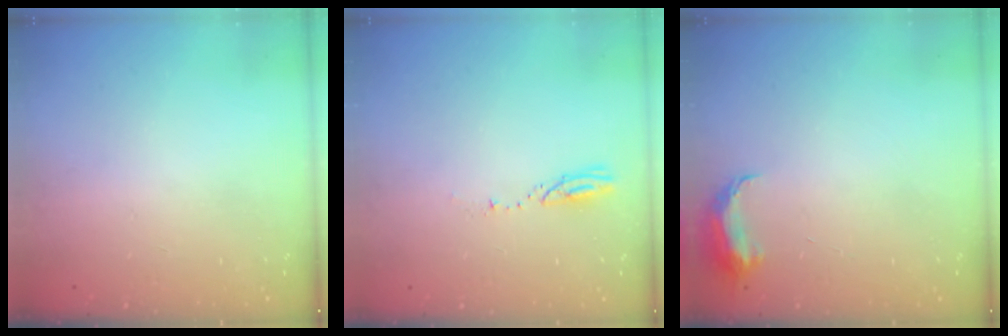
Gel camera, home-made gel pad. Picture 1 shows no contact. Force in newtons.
{"total": 3.1, "press": 3.0, "slide": 0.3}
{"total": 7.0, "press": 6.9, "slide": 0.6}